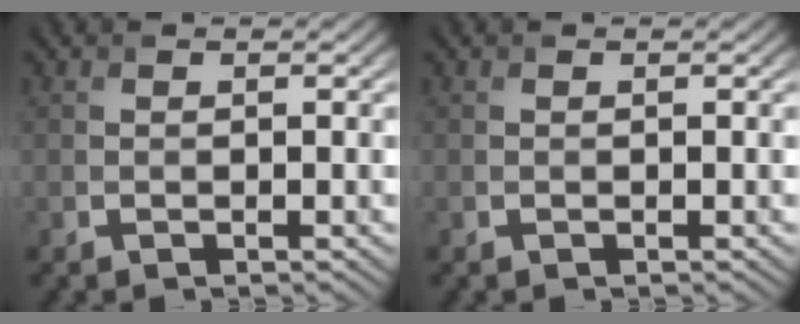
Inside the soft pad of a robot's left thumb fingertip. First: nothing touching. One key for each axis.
{"total": 0.0}